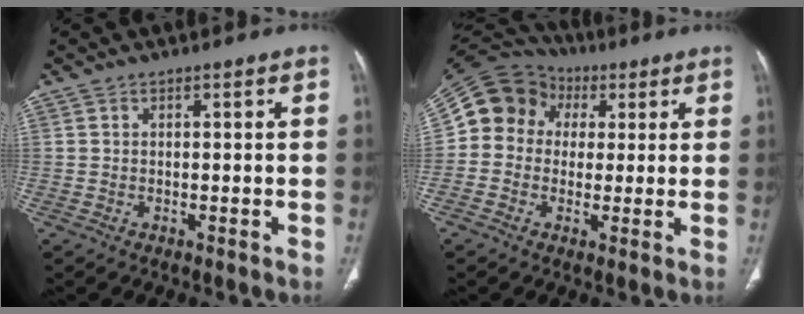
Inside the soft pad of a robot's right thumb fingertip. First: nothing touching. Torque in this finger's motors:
{"motor_torque": [1.60, 1.48, 0.63, -0.67, 0.22]}